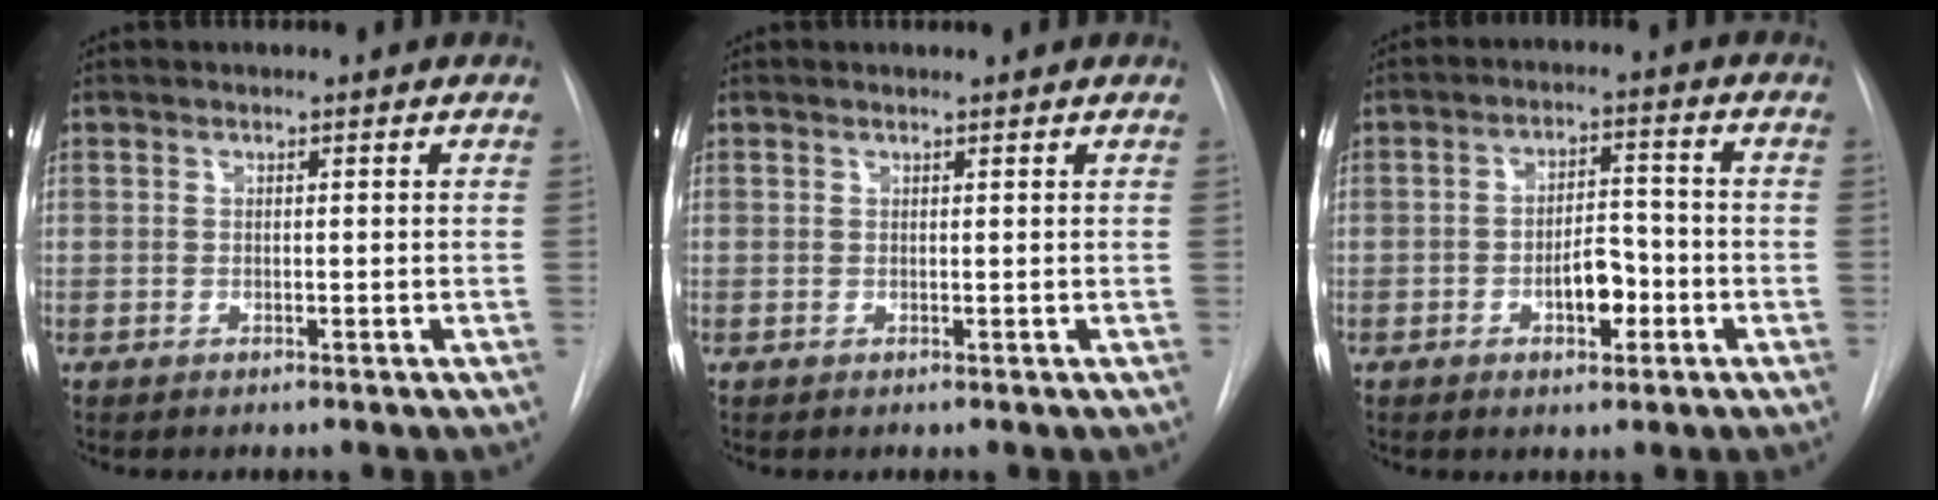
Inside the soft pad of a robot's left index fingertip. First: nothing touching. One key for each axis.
{"total": 0.0}
{"total": 5.9, "fx": -3.0, "fy": 2.3, "fz": 4.5, "tx": -0.071, "ty": 0.005, "tz": -0.041}